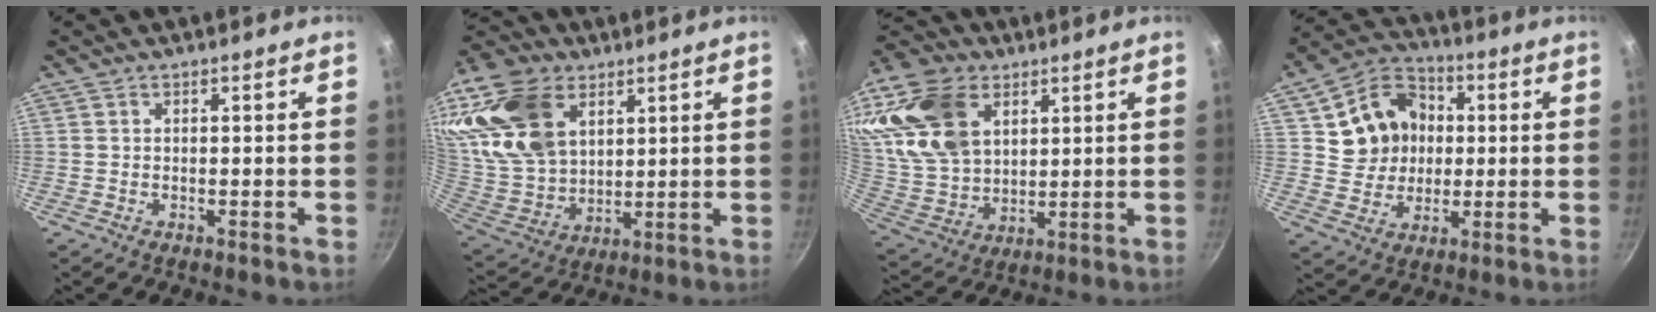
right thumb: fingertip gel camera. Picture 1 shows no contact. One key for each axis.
{"total": 24.4, "fx": 10.2, "fy": 16.7, "fz": 14.6, "tx": -0.301, "ty": -0.013, "tz": 0.202}
{"total": 22.4, "fx": 8.7, "fy": 15.6, "fz": 13.5, "tx": -0.266, "ty": -0.016, "tz": 0.172}
{"total": 13.1, "fx": 2.2, "fy": 11.5, "fz": 6.0, "tx": -0.073, "ty": 0.017, "tz": 0.036}